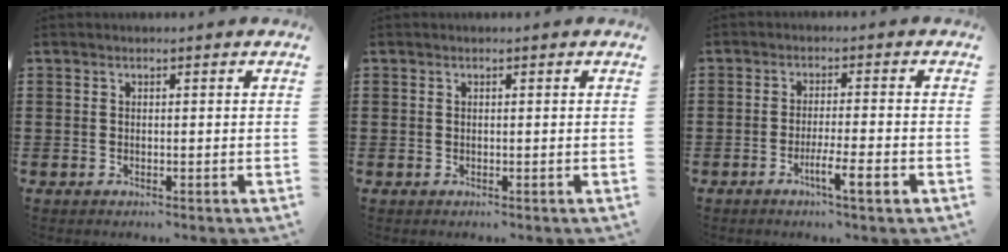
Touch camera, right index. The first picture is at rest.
{"total": 0.0}
{"total": 5.2, "force": [-2.7, 0.3, 4.4], "torque": [-0.070, -0.006, -0.044]}